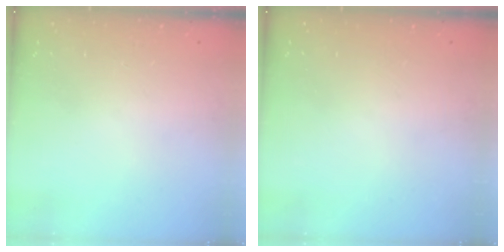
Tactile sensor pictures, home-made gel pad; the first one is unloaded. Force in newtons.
{"total": 0.0}